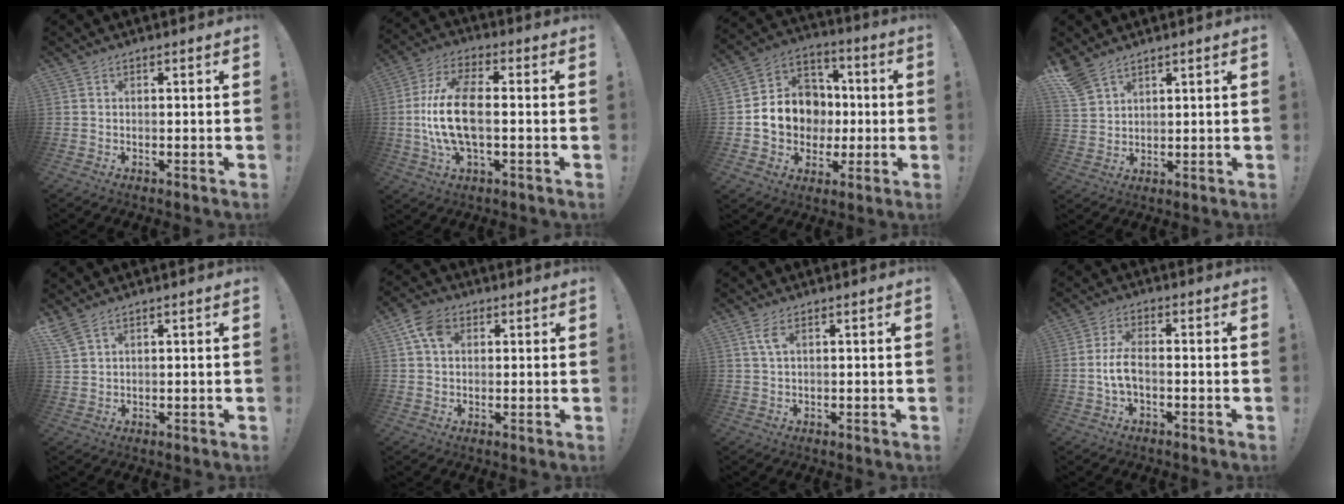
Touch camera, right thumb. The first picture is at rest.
{"total": 14.4, "force": [-1.1, 6.4, 12.8], "torque": [-0.265, 0.002, -0.019]}
{"total": 13.6, "force": [-1.3, 12.1, 6.0], "torque": [-0.082, 0.017, -0.006]}
{"total": 6.3, "force": [5.2, 2.7, 2.4], "torque": [-0.054, -0.023, 0.103]}
{"total": 3.9, "force": [3.0, 1.0, 2.3], "torque": [-0.049, -0.012, 0.060]}
{"total": 8.0, "force": [2.8, 5.6, 5.0], "torque": [-0.094, 0.002, 0.054]}
{"total": 3.7, "force": [1.5, 1.3, 3.1], "torque": [-0.057, 0.000, 0.025]}
{"total": 5.9, "force": [-1.1, 2.4, 5.2], "torque": [-0.115, -0.003, -0.021]}